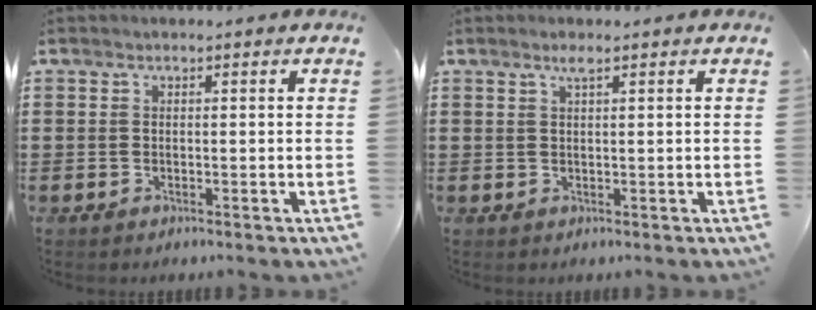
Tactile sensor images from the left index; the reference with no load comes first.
{"total": 1.7, "force": [1.0, 0.2, 1.3], "torque": [-0.028, 0.002, 0.017]}